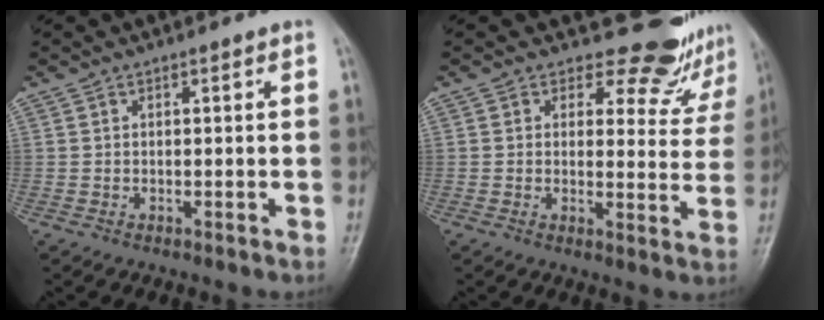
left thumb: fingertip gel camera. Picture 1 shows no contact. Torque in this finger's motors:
{"motor_torque": [-0.17, -0.07, -0.48, -0.21, 0.01]}